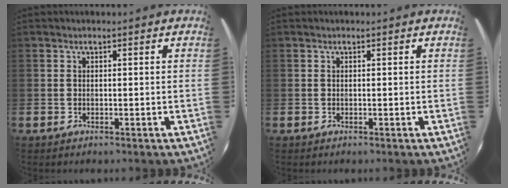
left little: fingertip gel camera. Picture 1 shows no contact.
{"total": 0.0}